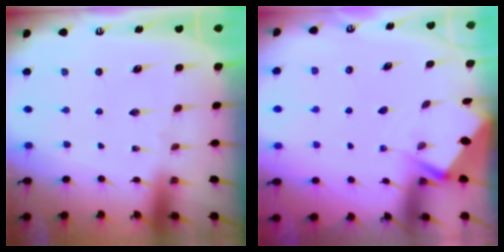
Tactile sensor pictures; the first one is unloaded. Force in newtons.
{"total": 2.9, "press": 2.9, "slide": 0.4}